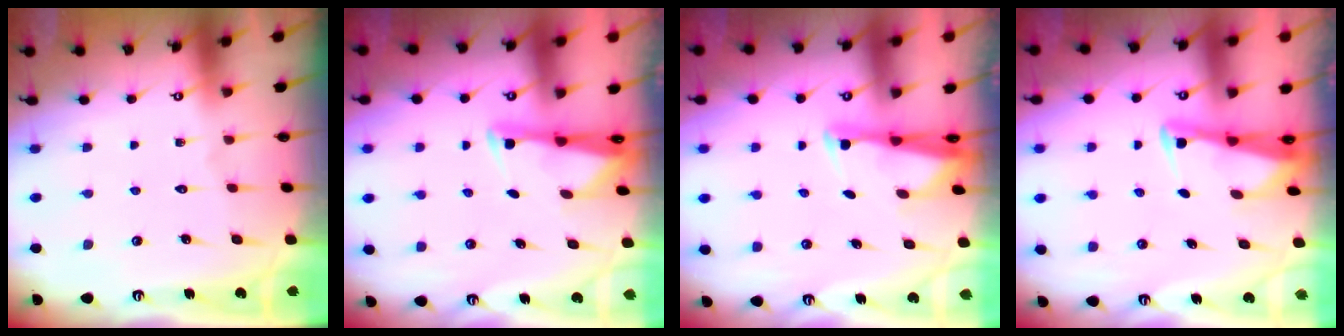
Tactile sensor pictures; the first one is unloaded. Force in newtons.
{"total": 2.6, "press": 2.6, "slide": 0.3}
{"total": 2.7, "press": 2.6, "slide": 0.8}
{"total": 2.9, "press": 2.9, "slide": 0.3}